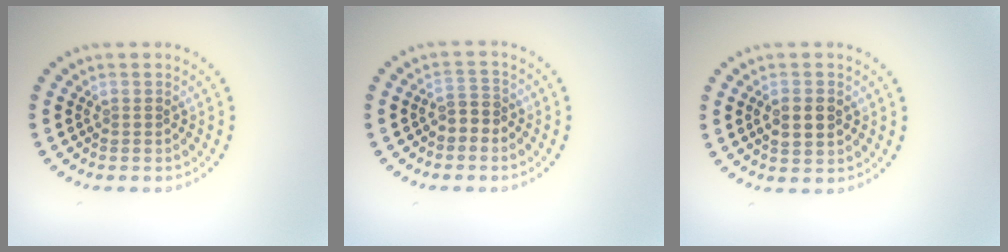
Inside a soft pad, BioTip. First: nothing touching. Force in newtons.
{"total": 1.7, "press": 1.5, "slide": 0.8}
{"total": 2.7, "press": 2.7, "slide": 0.3}